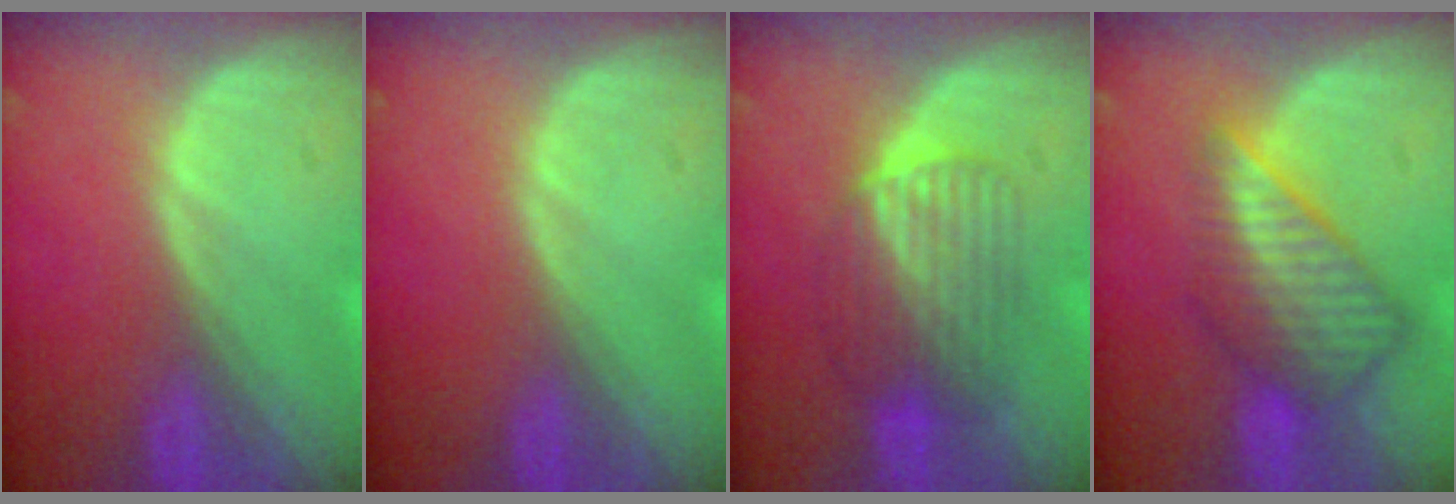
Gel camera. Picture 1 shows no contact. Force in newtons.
{"total": 0.0}
{"total": 6.3, "press": 6.2, "slide": 1.1}
{"total": 8.1, "press": 7.2, "slide": 3.8}